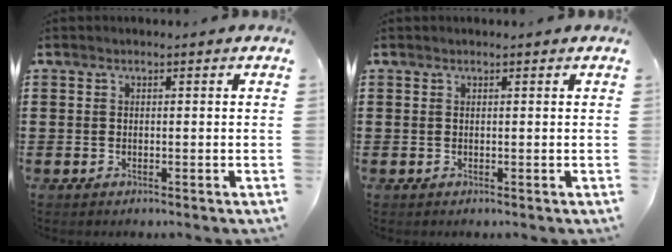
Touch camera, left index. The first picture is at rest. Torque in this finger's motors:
{"motor_torque": [2.14, 0.00, 0.00, 0.00]}